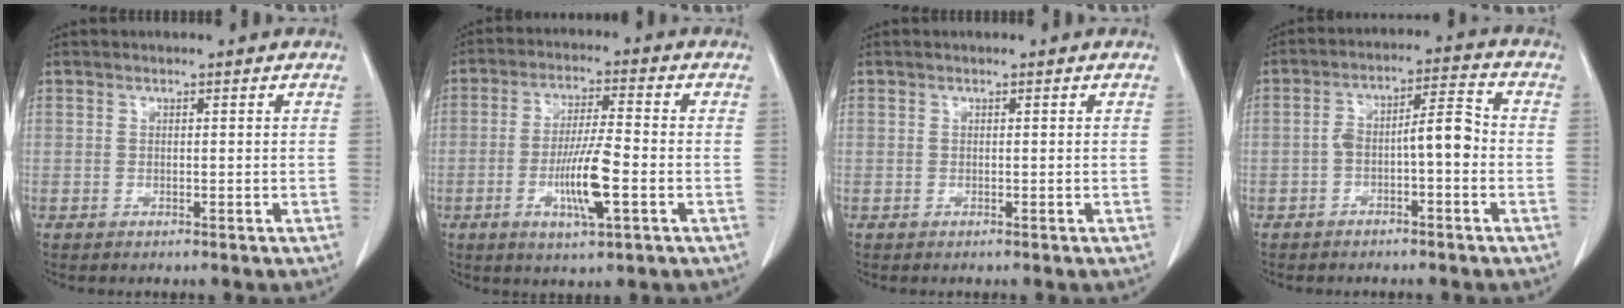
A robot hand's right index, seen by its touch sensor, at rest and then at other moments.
{"total": 9.1, "force": [-2.8, 1.0, 8.6], "torque": [-0.159, -0.007, -0.051]}
{"total": 0.0}
{"total": 6.5, "force": [-1.7, 1.6, 6.1], "torque": [-0.104, 0.032, -0.027]}